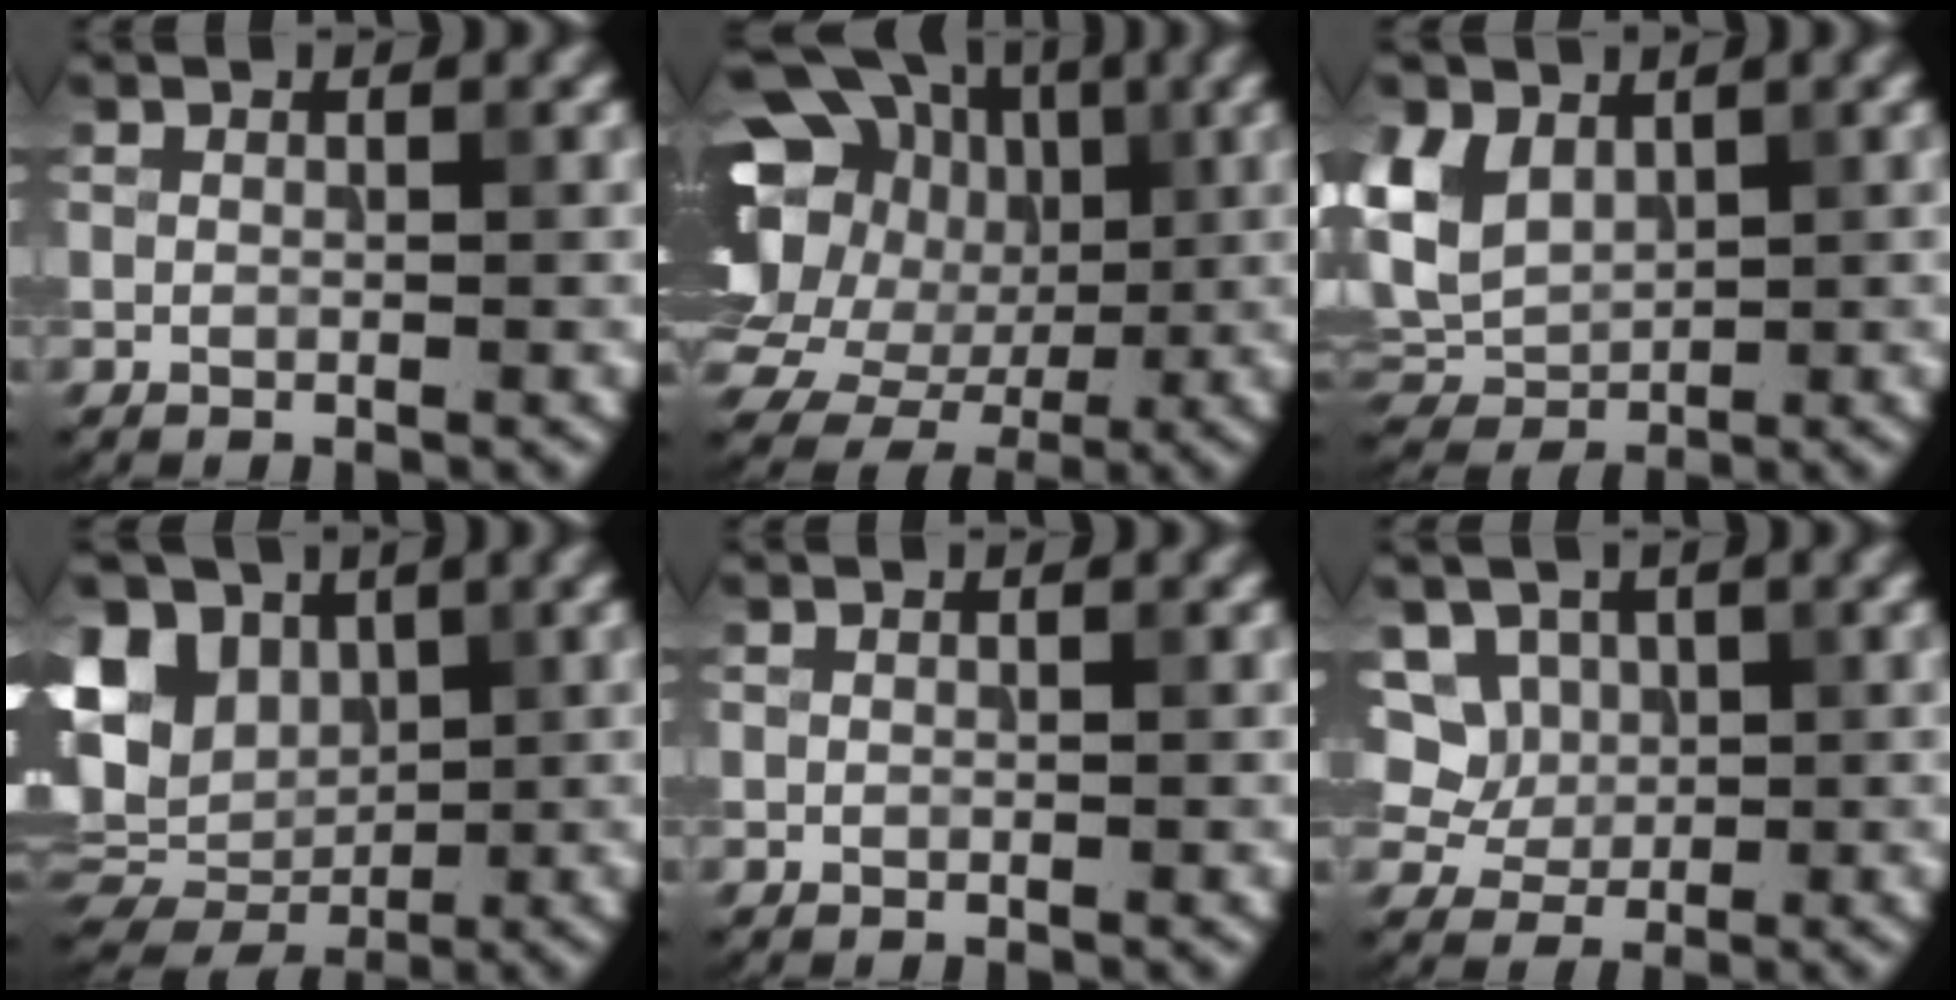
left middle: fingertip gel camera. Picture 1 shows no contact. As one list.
[{"total": 18.4, "force": [3.3, 16.1, 8.4], "torque": [-0.193, 0.035, 0.035]}, {"total": 4.7, "force": [1.6, 3.6, 2.7], "torque": [-0.058, -0.002, 0.031]}, {"total": 11.3, "force": [3.2, 8.3, 6.9], "torque": [-0.132, 0.023, 0.061]}, {"total": 0.0}, {"total": 6.6, "force": [2.6, 5.2, 3.1], "torque": [-0.045, 0.014, 0.034]}]